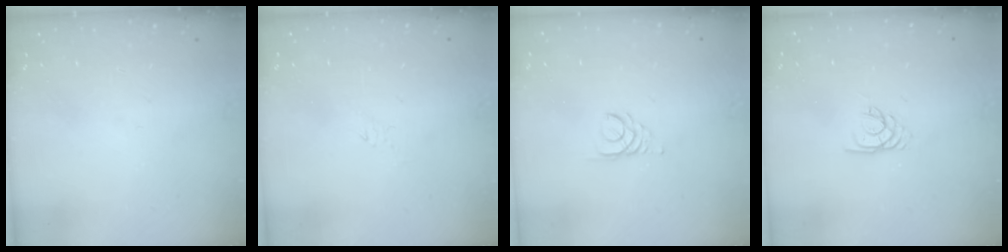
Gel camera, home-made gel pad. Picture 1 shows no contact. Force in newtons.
{"total": 2.8, "press": 2.7, "slide": 0.6}
{"total": 2.6, "press": 2.6, "slide": 0.2}
{"total": 1.9, "press": 1.9, "slide": 0.2}